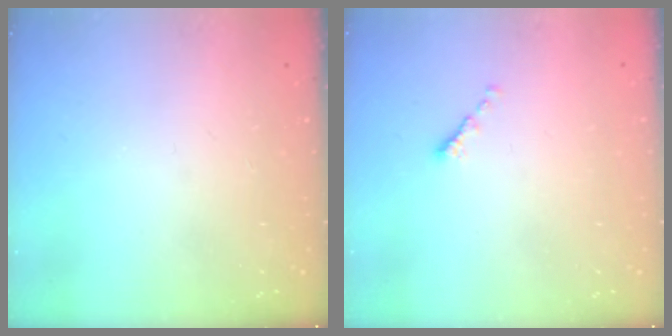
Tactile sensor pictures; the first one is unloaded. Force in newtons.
{"total": 0.6, "press": 0.5, "slide": 0.3}